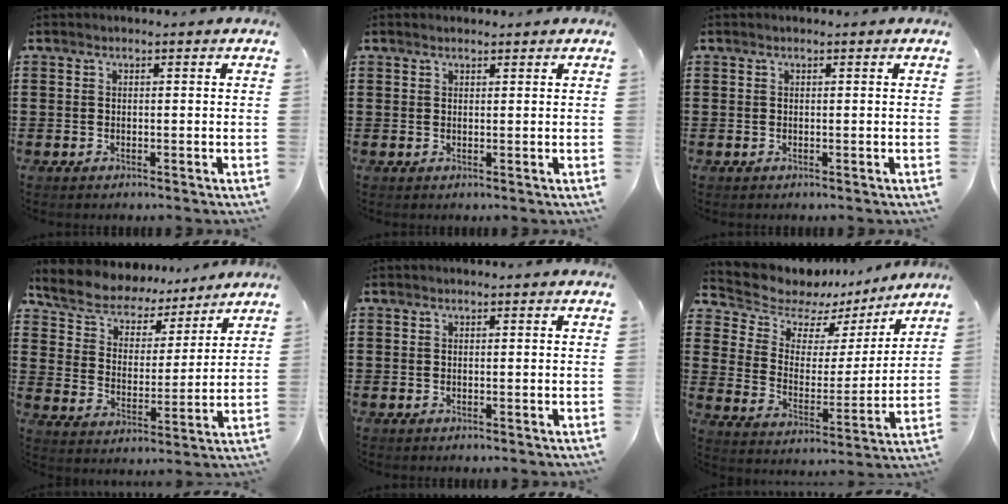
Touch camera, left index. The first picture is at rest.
{"total": 0.9, "force": [0.9, 0.2, 0.2], "torque": [-0.005, 0.002, 0.017]}
{"total": 0.0}
{"total": 6.9, "force": [6.6, 1.9, 0.8], "torque": [-0.054, -0.041, 0.116]}
{"total": 0.0}
{"total": 7.3, "force": [6.1, 3.8, 1.1], "torque": [-0.056, -0.047, 0.105]}